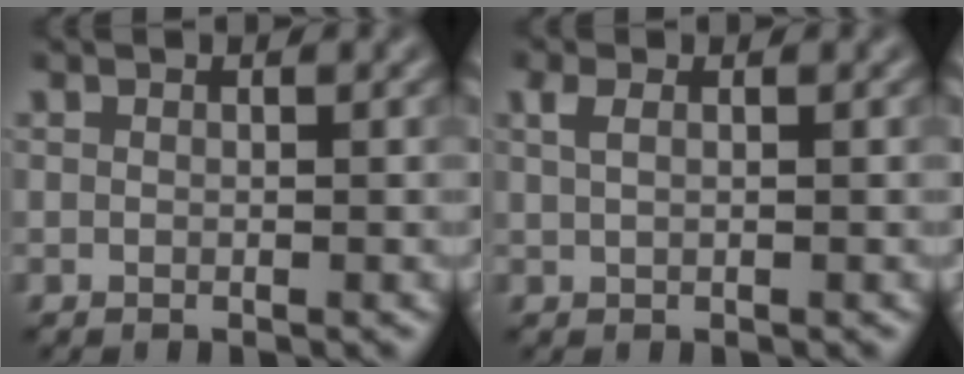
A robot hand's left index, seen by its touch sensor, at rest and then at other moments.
{"total": 1.3, "force": [0.7, 0.5, 1.0], "torque": [-0.021, 0.001, 0.012]}